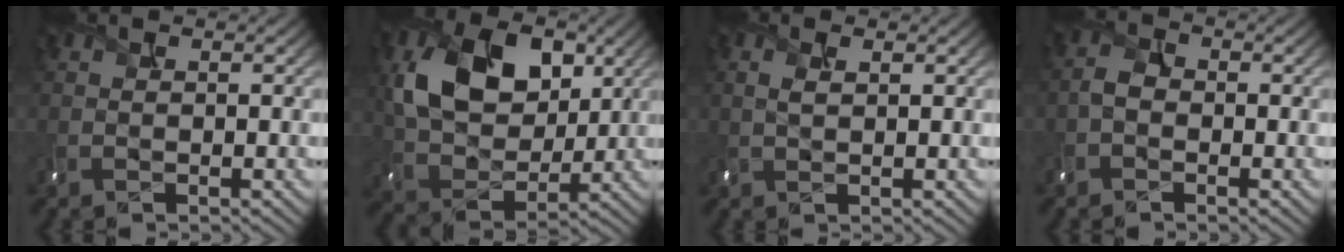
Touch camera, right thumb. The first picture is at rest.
{"total": 11.8, "force": [3.6, 8.2, 7.7], "torque": [-0.160, -0.002, 0.066]}
{"total": 1.1, "force": [0.6, 0.4, 0.9], "torque": [-0.023, 0.004, 0.013]}
{"total": 1.7, "force": [-0.9, 1.3, 0.7], "torque": [-0.017, 0.005, -0.023]}